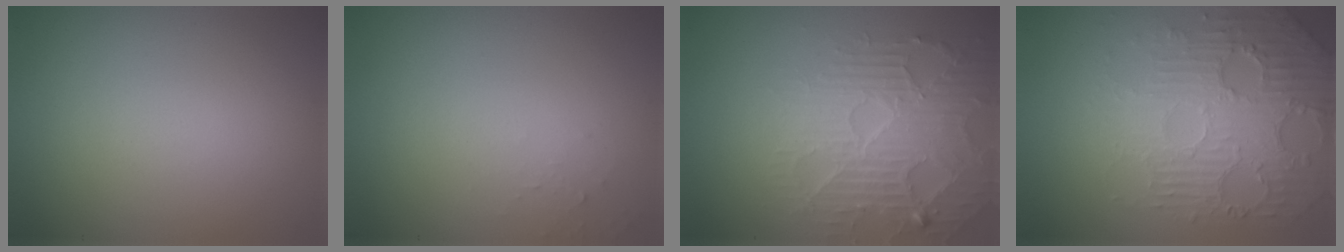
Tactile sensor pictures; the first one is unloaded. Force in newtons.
{"total": 0.6, "press": 0.6, "slide": 0.1}
{"total": 4.6, "press": 4.3, "slide": 1.7}
{"total": 5.8, "press": 3.9, "slide": 4.3}